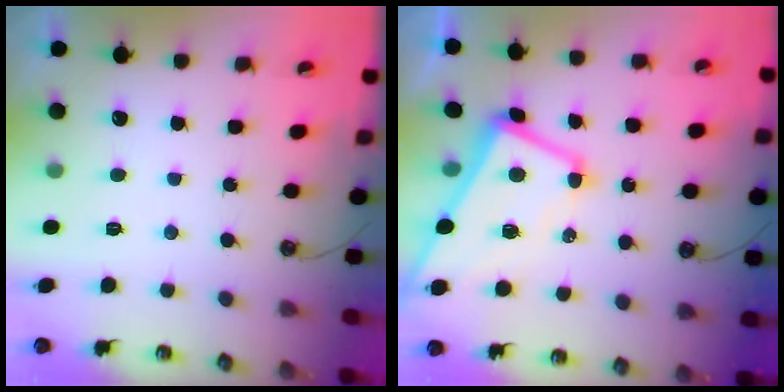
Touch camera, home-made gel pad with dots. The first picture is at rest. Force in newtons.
{"total": 2.7, "press": 2.5, "slide": 1.1}